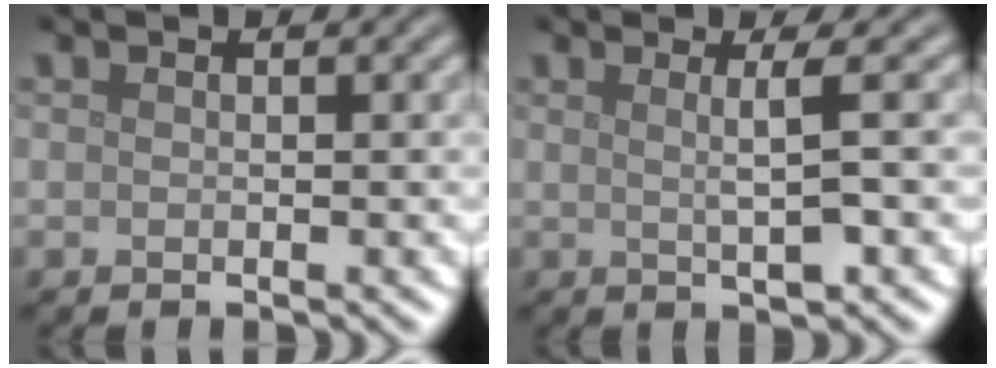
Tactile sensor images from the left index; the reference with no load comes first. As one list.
[{"total": 2.6, "force": [0.5, 0.5, 2.6], "torque": [-0.044, 0.000, 0.004]}]